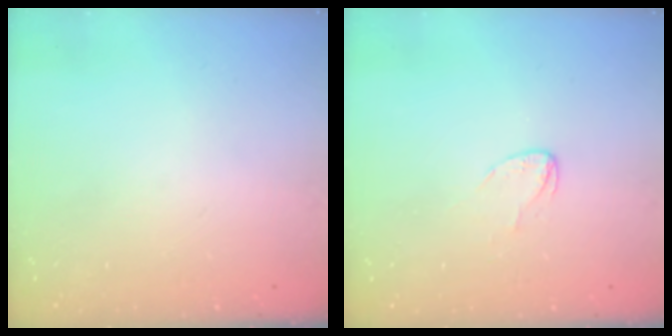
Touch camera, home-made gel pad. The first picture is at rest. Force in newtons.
{"total": 3.3, "press": 3.3, "slide": 0.2}